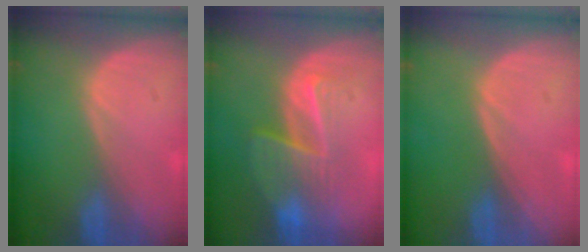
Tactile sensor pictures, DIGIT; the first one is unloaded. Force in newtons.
{"total": 6.6, "press": 6.4, "slide": 1.4}
{"total": 0.0}